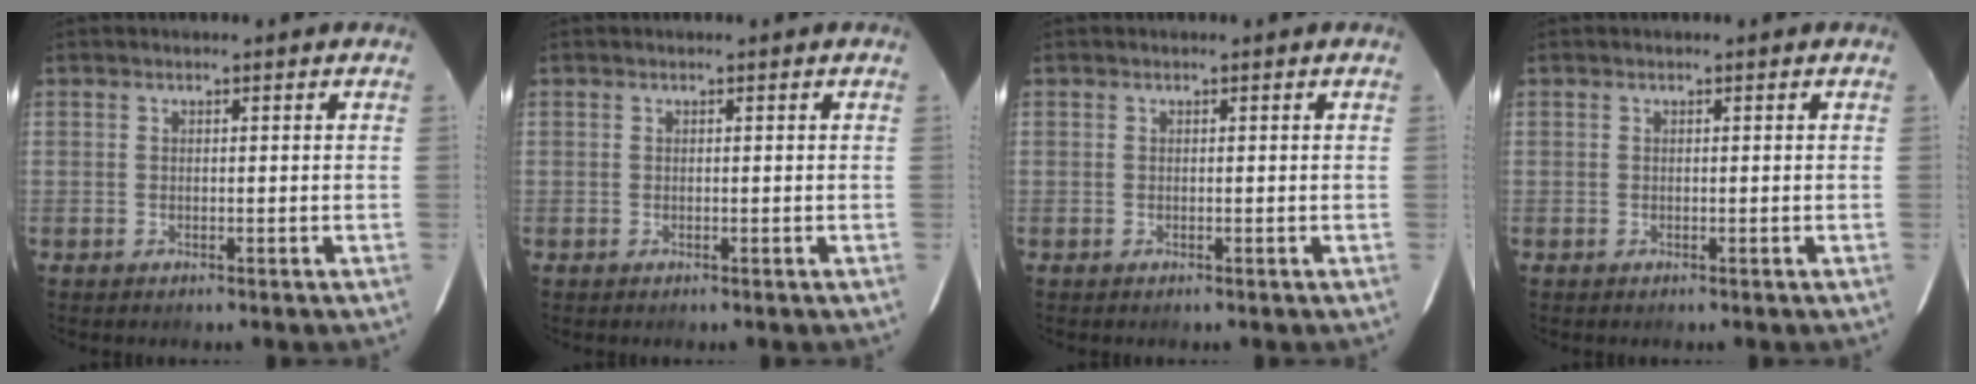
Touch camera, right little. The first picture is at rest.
{"total": 0.0}
{"total": 0.0}
{"total": 0.0}